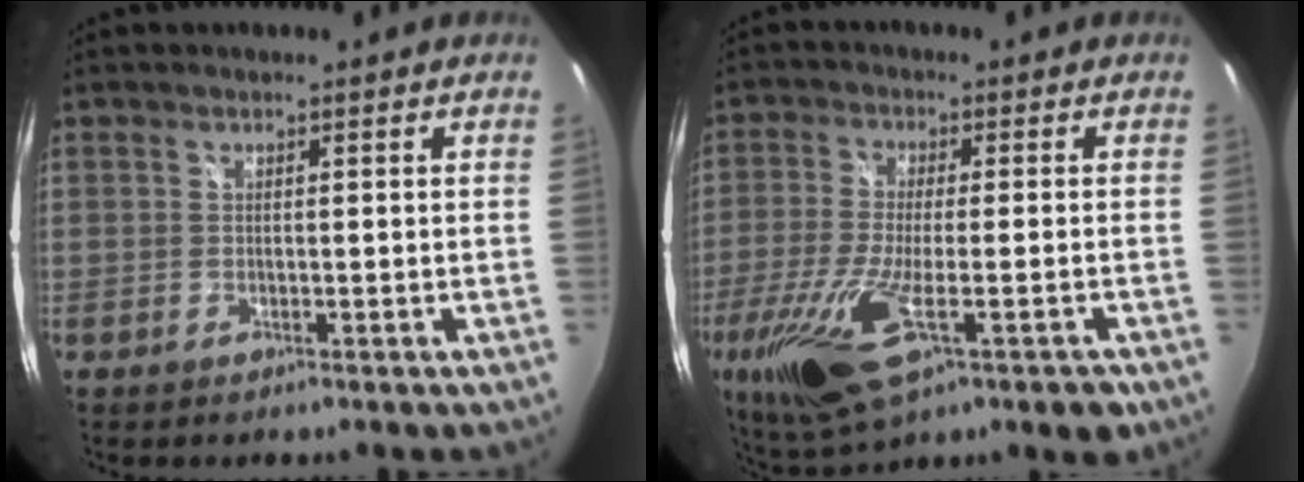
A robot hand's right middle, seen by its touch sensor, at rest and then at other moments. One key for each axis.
{"total": 19.4, "fx": -8.5, "fy": 6.6, "fz": 16.2, "tx": -0.335, "ty": -0.072, "tz": -0.140}